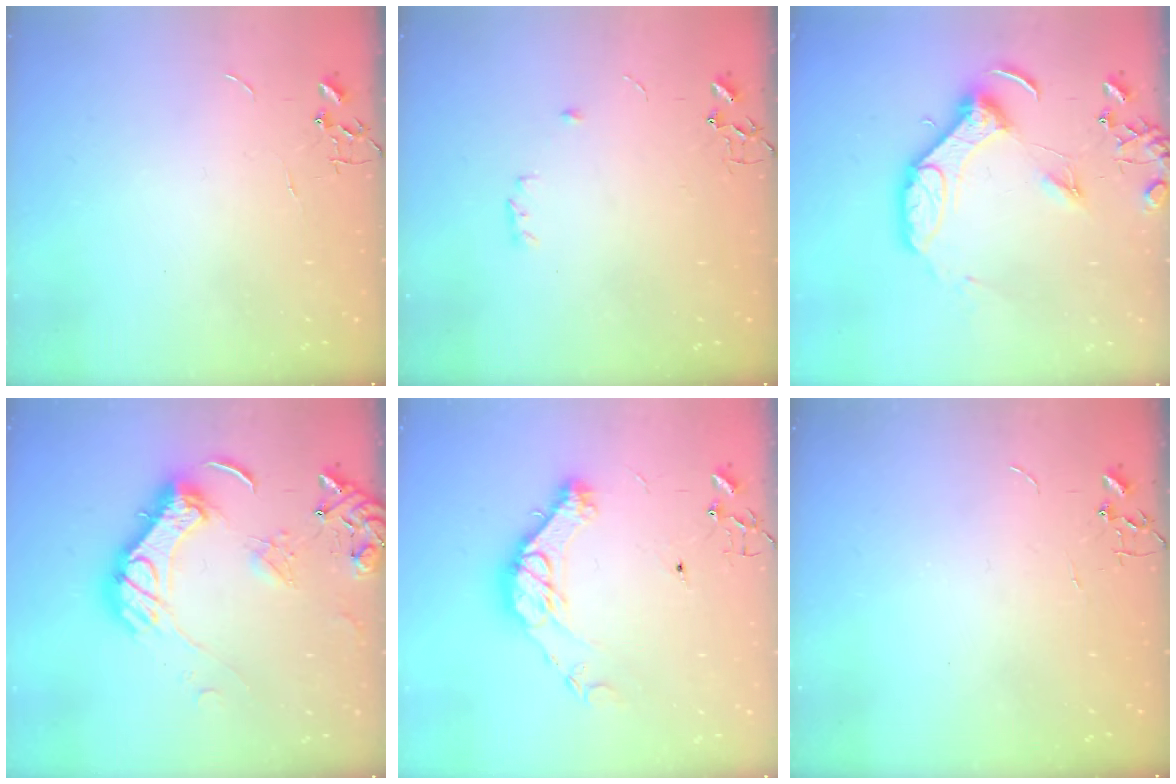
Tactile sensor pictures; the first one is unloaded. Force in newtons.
{"total": 4.0, "press": 3.8, "slide": 1.3}
{"total": 13.0, "press": 12.8, "slide": 1.9}
{"total": 18.6, "press": 18.4, "slide": 2.6}
{"total": 14.5, "press": 14.5, "slide": 1.1}
{"total": 0.0}